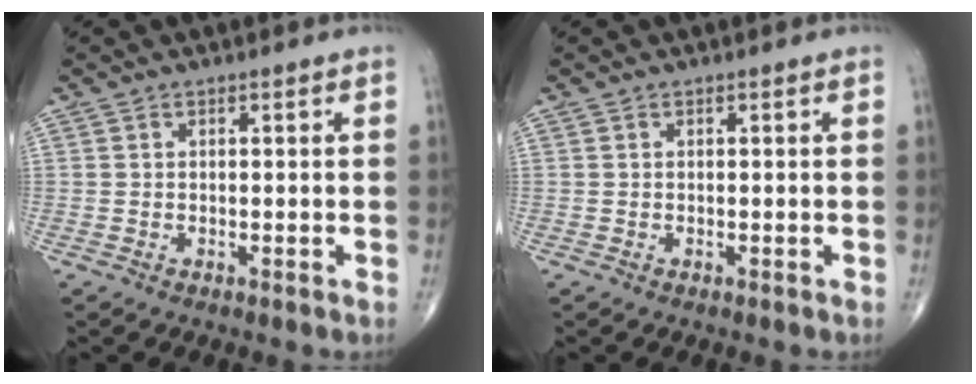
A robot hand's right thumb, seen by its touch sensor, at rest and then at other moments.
{"total": 0.0}